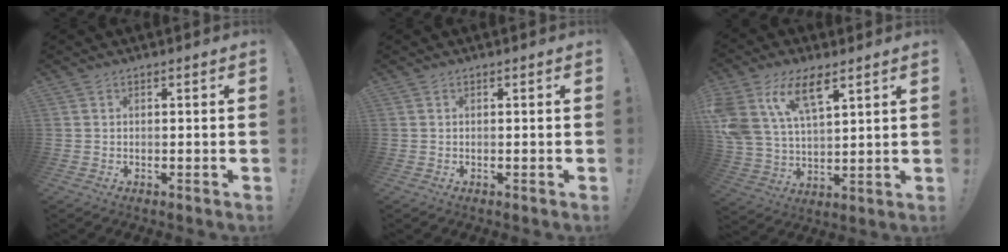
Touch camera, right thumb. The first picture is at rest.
{"total": 0.0}
{"total": 14.2, "force": [8.2, 7.1, 9.2], "torque": [-0.193, -0.032, 0.151]}